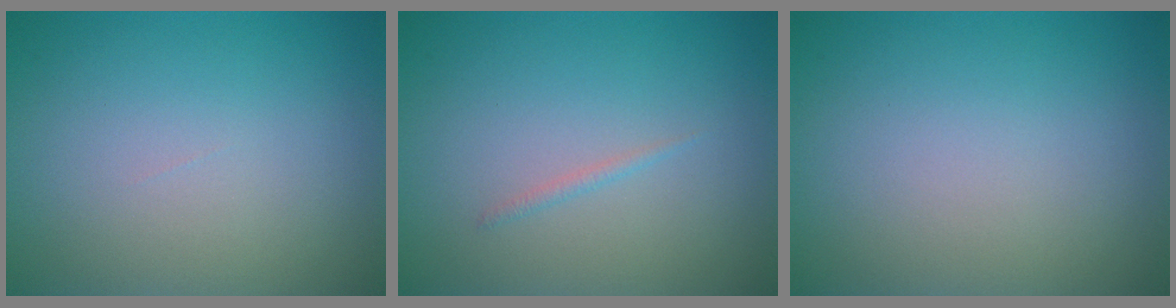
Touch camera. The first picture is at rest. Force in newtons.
{"total": 0.5, "press": 0.5, "slide": 0.1}
{"total": 0.0}